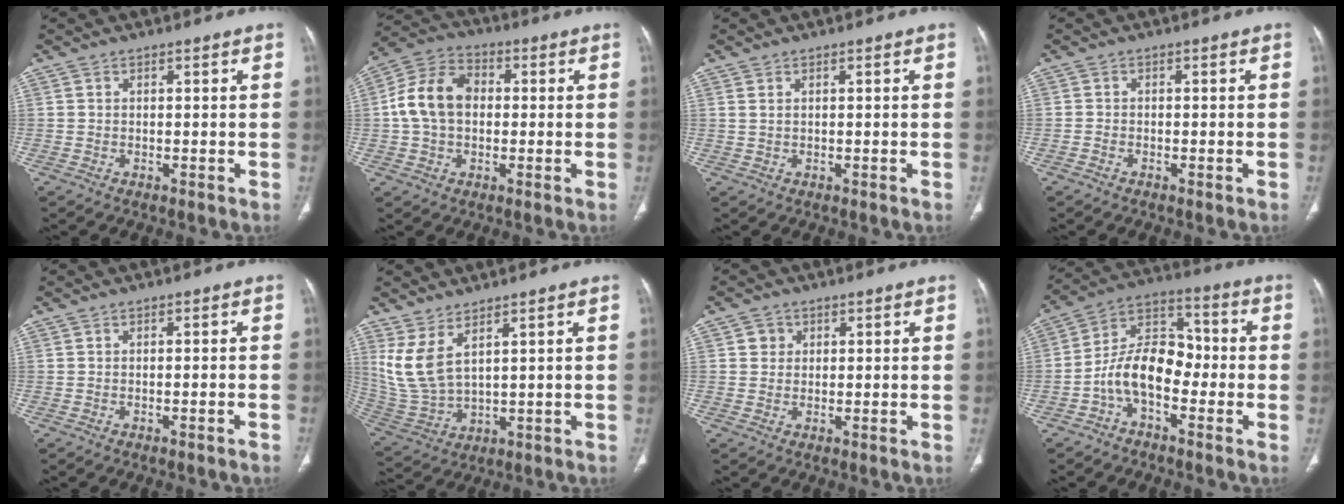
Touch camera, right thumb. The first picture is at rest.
{"total": 11.3, "force": [0.4, 8.2, 7.8], "torque": [-0.139, 0.030, -0.001]}
{"total": 0.8, "force": [0.4, 0.4, 0.6], "torque": [-0.016, 0.007, 0.012]}
{"total": 0.7, "force": [-0.5, 0.3, 0.3], "torque": [-0.009, 0.002, -0.014]}
{"total": 1.8, "force": [-1.3, 0.0, 1.2], "torque": [-0.025, 0.010, -0.008]}
{"total": 8.9, "force": [4.4, 3.6, 6.9], "torque": [-0.151, -0.026, 0.108]}
{"total": 2.3, "force": [0.7, 2.1, 0.5], "torque": [0.006, -0.001, 0.008]}
{"total": 11.5, "force": [-3.4, 6.9, 8.6], "torque": [-0.134, 0.052, -0.074]}